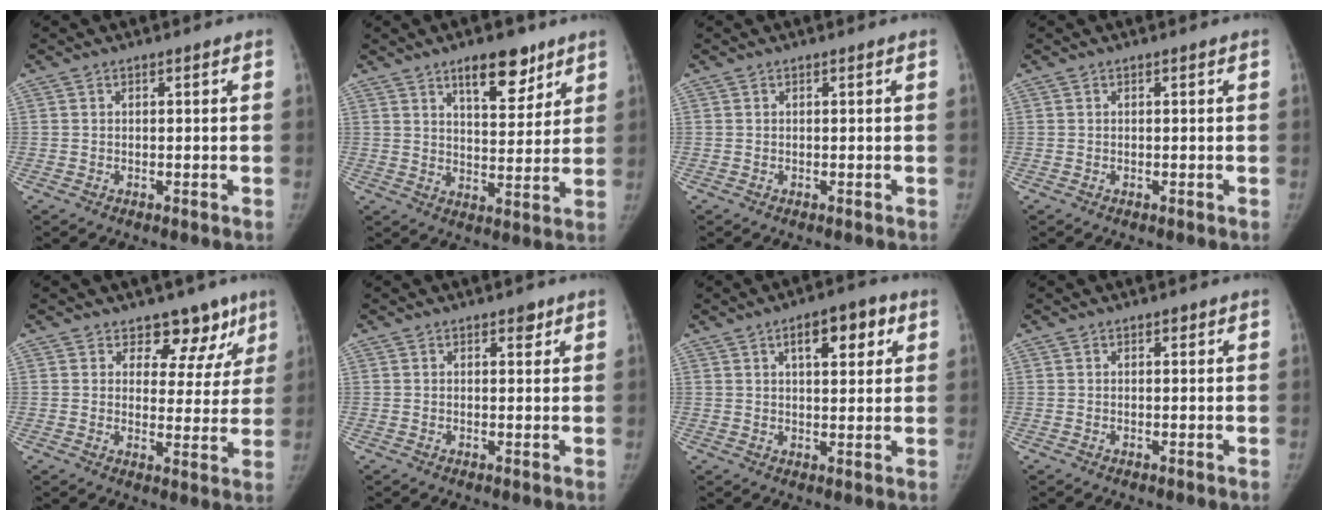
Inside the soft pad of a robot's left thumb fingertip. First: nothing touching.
{"total": 10.1, "force": [6.6, 4.2, 6.4], "torque": [-0.066, -0.040, 0.103]}
{"total": 0.0}
{"total": 0.0}
{"total": 9.0, "force": [6.4, 5.8, 2.5], "torque": [0.019, -0.033, 0.070]}
{"total": 1.7, "force": [1.1, 1.0, 0.9], "torque": [0.001, -0.004, 0.011]}
{"total": 8.4, "force": [3.6, 3.6, 6.6], "torque": [-0.070, -0.002, 0.049]}
{"total": 0.6, "force": [0.3, 0.4, 0.3], "torque": [0.001, 0.000, 0.003]}